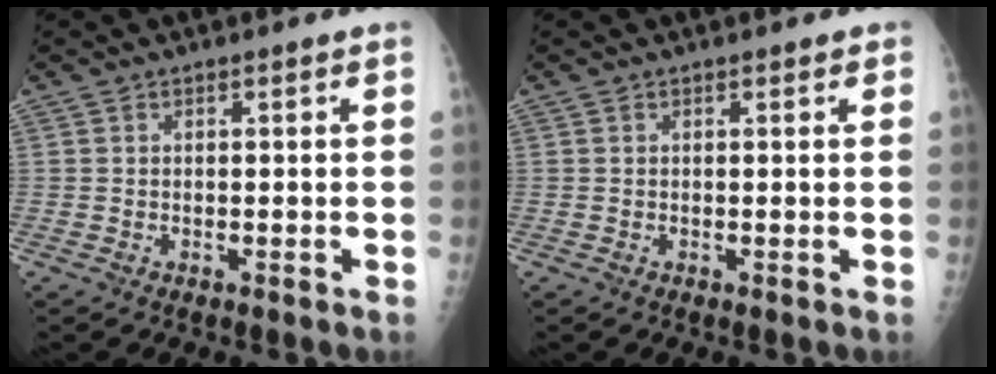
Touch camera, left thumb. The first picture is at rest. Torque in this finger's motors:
{"motor_torque": [-0.09, 0.13, -0.14, -0.06, 0.06]}